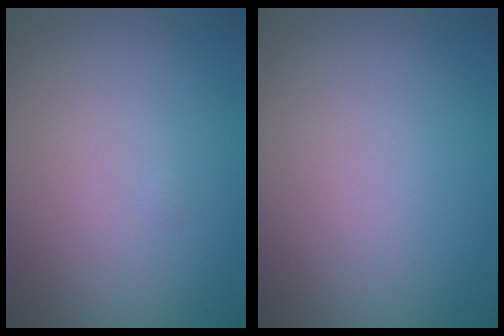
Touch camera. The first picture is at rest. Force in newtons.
{"total": 0.0}